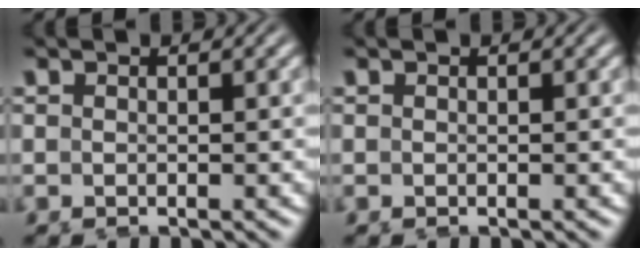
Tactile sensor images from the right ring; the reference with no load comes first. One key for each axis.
{"total": 0.0}